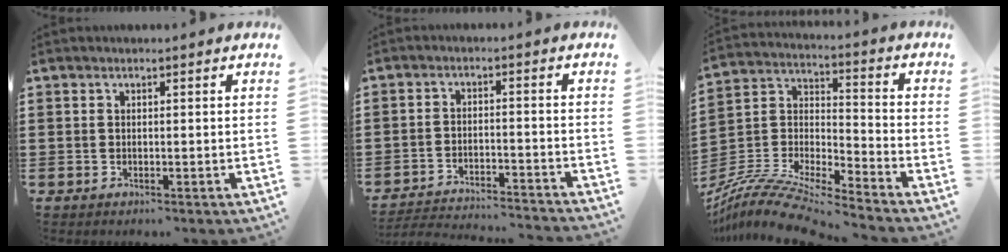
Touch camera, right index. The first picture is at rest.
{"total": 3.5, "force": [-3.4, -0.1, 0.6], "torque": [-0.024, -0.002, -0.076]}
{"total": 11.2, "force": [-10.3, 1.3, 4.0], "torque": [-0.090, 0.017, -0.212]}